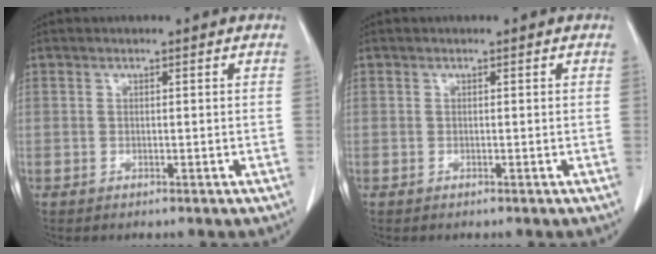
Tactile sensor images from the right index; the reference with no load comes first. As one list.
[{"total": 0.0}]